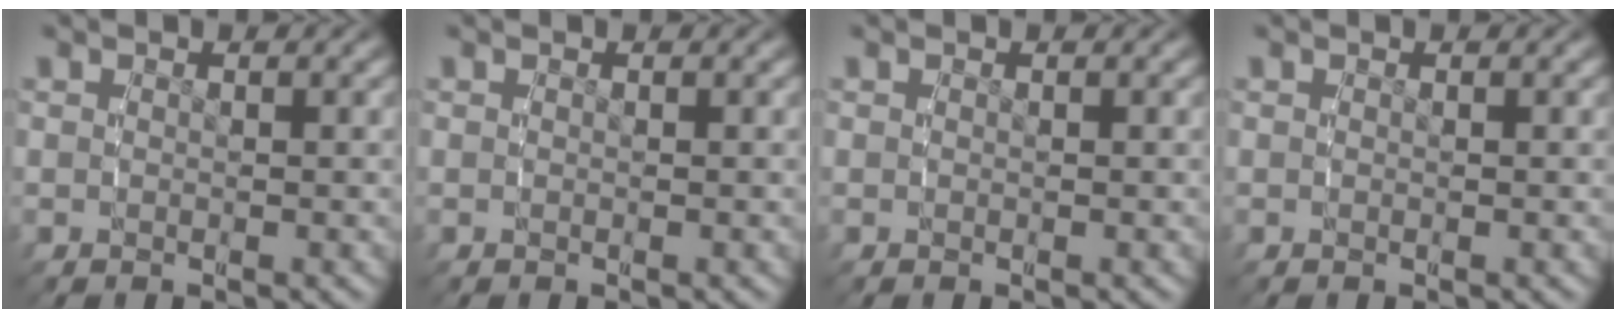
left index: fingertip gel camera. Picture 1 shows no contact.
{"total": 0.0}
{"total": 0.0}
{"total": 0.0}